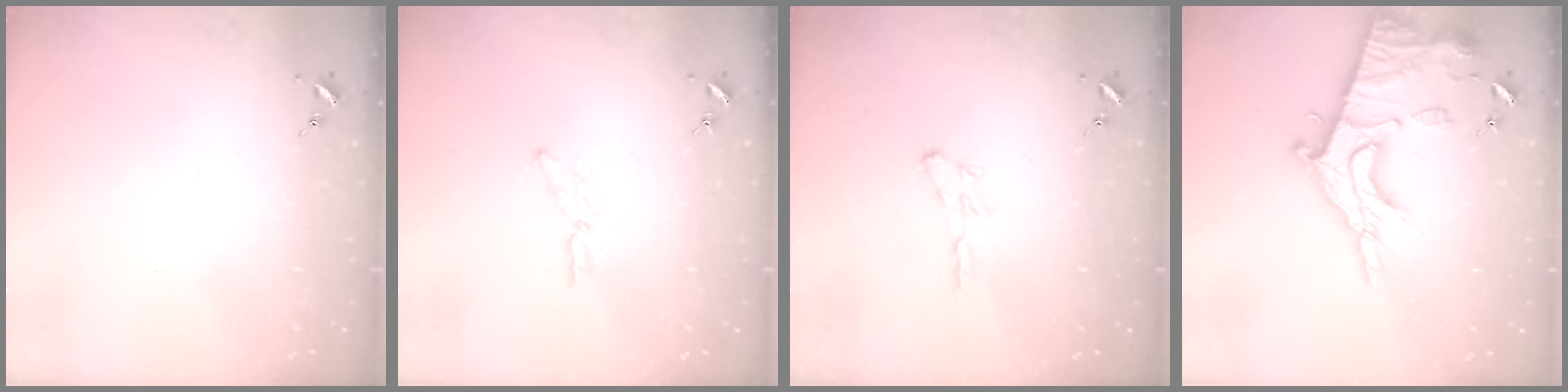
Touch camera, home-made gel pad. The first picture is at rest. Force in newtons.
{"total": 6.9, "press": 6.9, "slide": 0.4}
{"total": 4.3, "press": 4.3, "slide": 0.5}
{"total": 19.8, "press": 19.8, "slide": 1.8}